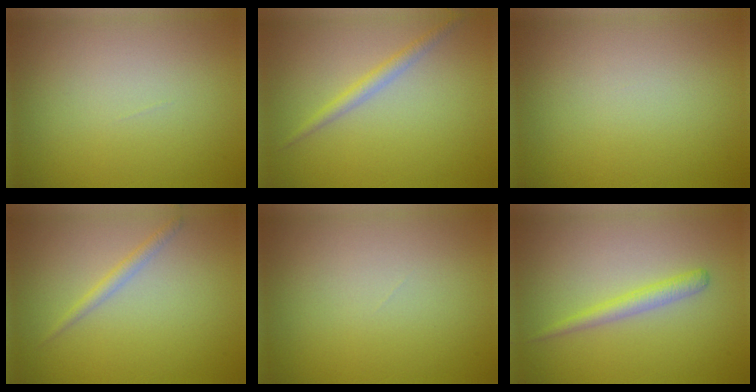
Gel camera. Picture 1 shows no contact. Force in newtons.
{"total": 1.6, "press": 1.6, "slide": 0.0}
{"total": 0.0}
{"total": 1.2, "press": 1.2, "slide": 0.0}
{"total": 0.0}
{"total": 1.9, "press": 1.8, "slide": 0.1}